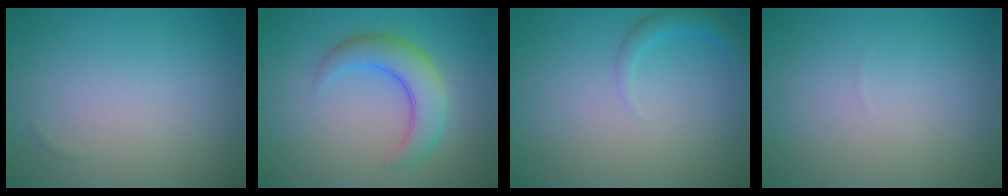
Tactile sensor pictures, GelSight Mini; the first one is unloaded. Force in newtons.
{"total": 4.8, "press": 4.8, "slide": 0.1}
{"total": 1.8, "press": 1.8, "slide": 0.2}
{"total": 0.0}